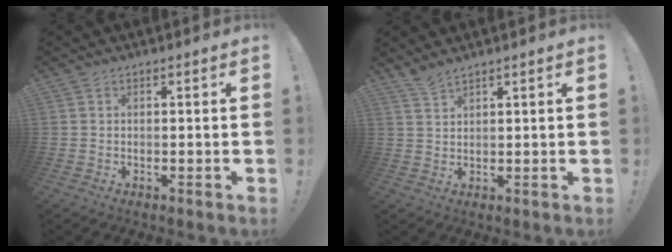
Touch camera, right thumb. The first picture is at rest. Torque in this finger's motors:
{"motor_torque": [-0.15, -0.32, 0.07, -0.08, 0.00]}